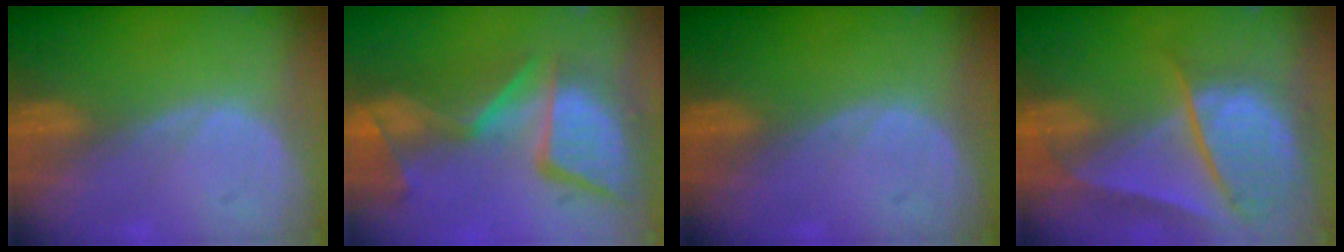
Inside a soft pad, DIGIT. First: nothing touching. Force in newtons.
{"total": 13.8, "press": 11.3, "slide": 8.0}
{"total": 0.0}
{"total": 10.0, "press": 8.3, "slide": 5.4}